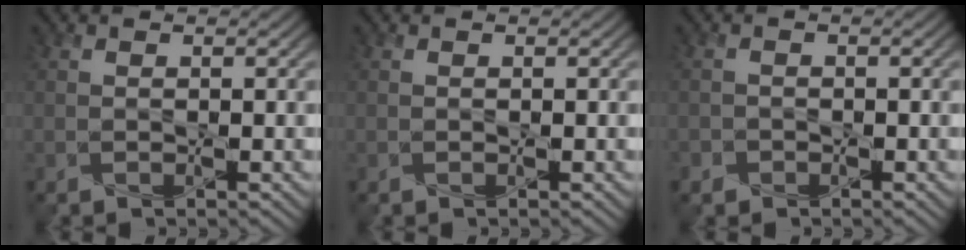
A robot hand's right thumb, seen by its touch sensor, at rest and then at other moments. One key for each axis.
{"total": 0.0}
{"total": 1.3, "fx": -1.0, "fy": 0.8, "fz": -0.3, "tx": 0.009, "ty": -0.004, "tz": -0.023}